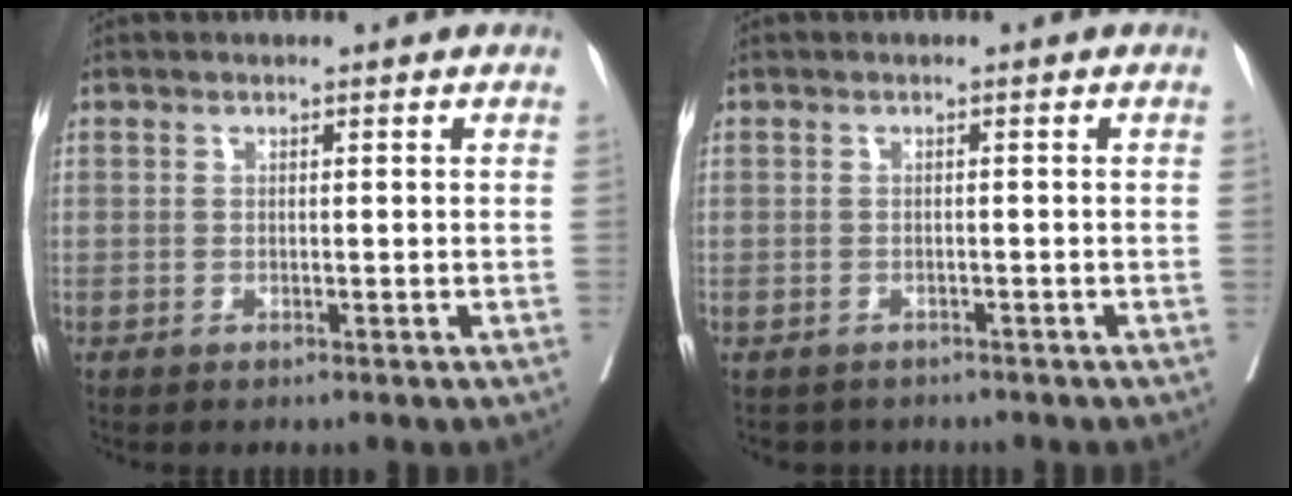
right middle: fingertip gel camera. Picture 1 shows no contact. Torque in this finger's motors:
{"motor_torque": [-0.13, -0.04, 0.00, 0.00]}